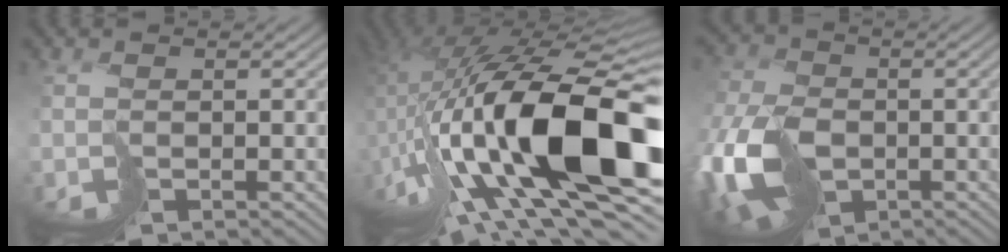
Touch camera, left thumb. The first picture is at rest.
{"total": 20.0, "force": [-4.1, 6.9, 18.4], "torque": [-0.327, -0.029, -0.059]}
{"total": 13.1, "force": [-4.1, 8.6, 8.9], "torque": [-0.225, -0.034, -0.079]}